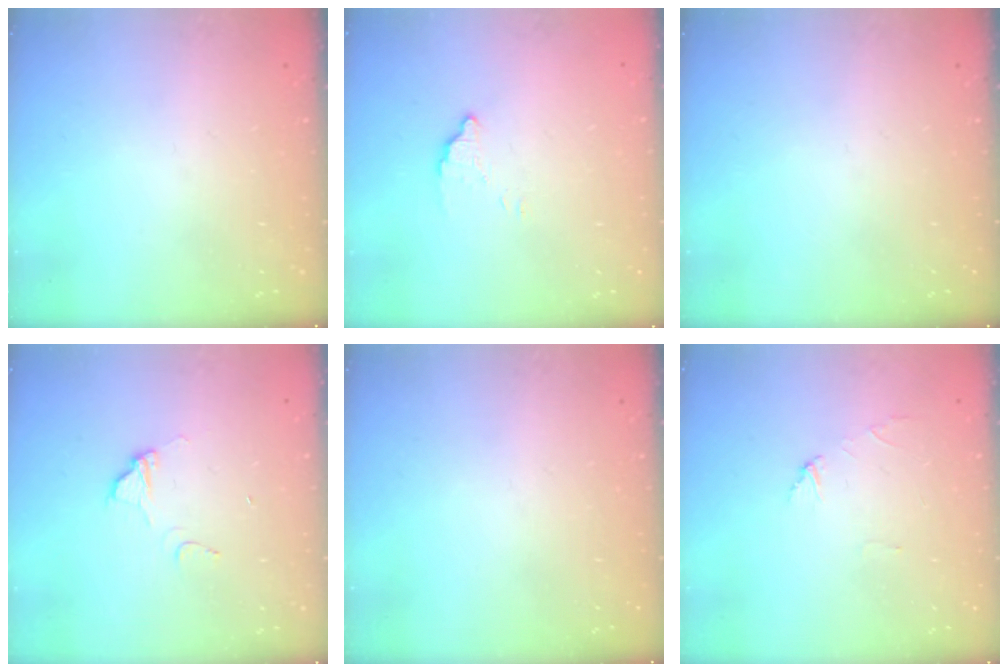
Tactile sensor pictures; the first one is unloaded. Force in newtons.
{"total": 2.9, "press": 2.9, "slide": 0.1}
{"total": 0.0}
{"total": 5.7, "press": 5.7, "slide": 0.4}
{"total": 0.0}
{"total": 2.7, "press": 2.7, "slide": 0.2}